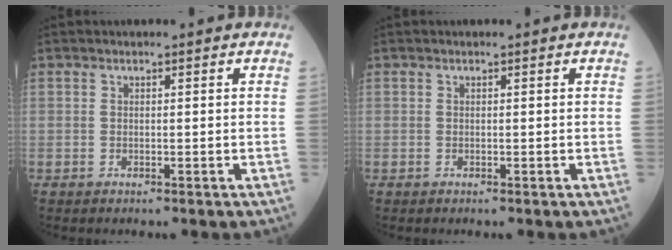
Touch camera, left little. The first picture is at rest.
{"total": 0.0}